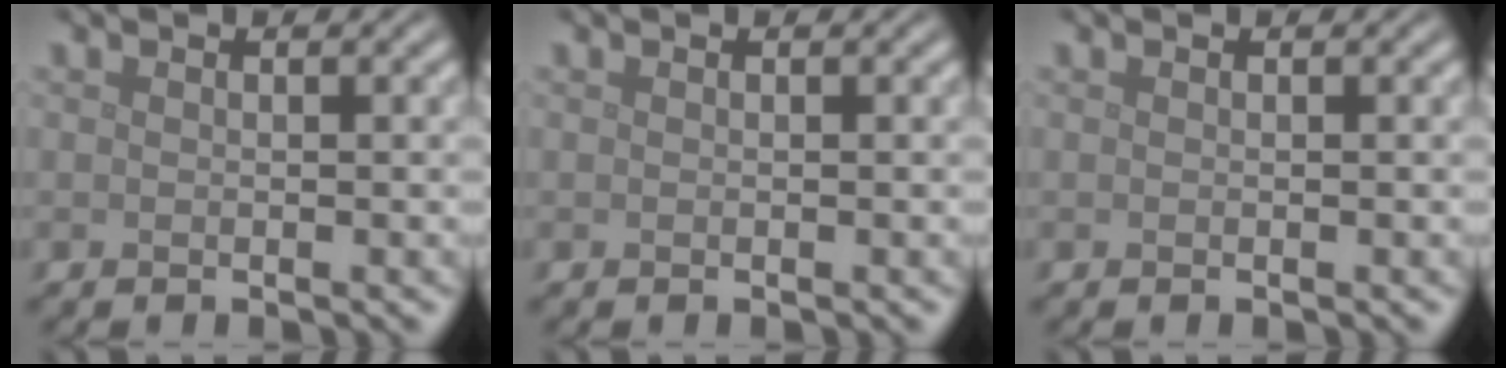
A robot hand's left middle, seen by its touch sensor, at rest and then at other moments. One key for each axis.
{"total": 0.0}
{"total": 0.0}